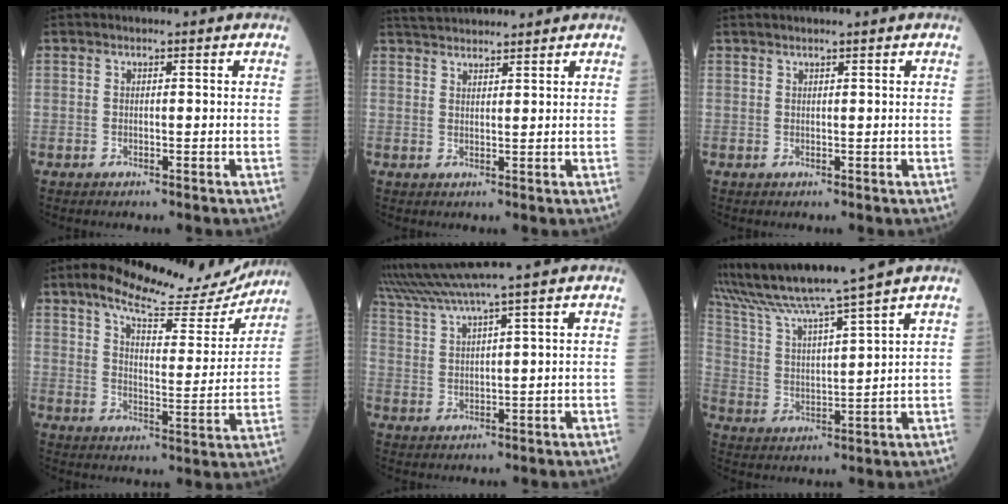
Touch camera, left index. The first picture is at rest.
{"total": 6.7, "force": [6.3, 0.7, 2.1], "torque": [-0.039, 0.030, 0.107]}
{"total": 1.9, "force": [1.5, -0.2, 1.1], "torque": [-0.015, 0.014, 0.029]}
{"total": 16.0, "force": [14.1, 3.4, 6.9], "torque": [-0.103, -0.008, 0.192]}
{"total": 7.8, "force": [6.5, -2.7, 3.4], "torque": [-0.070, 0.008, 0.127]}
{"total": 12.3, "force": [10.6, -2.7, 5.8], "torque": [-0.112, -0.001, 0.196]}